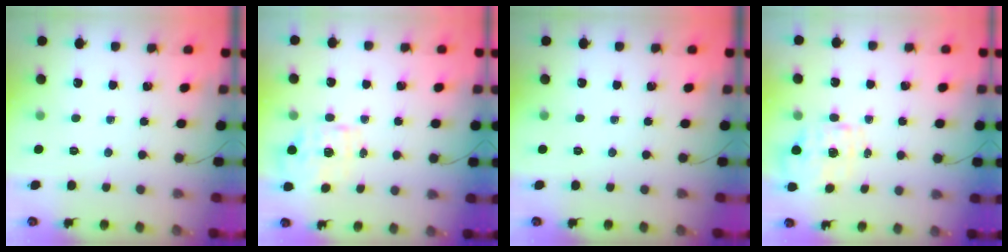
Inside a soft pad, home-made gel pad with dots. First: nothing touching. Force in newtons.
{"total": 1.9, "press": 1.8, "slide": 0.5}
{"total": 0.0}
{"total": 1.5, "press": 1.4, "slide": 0.5}